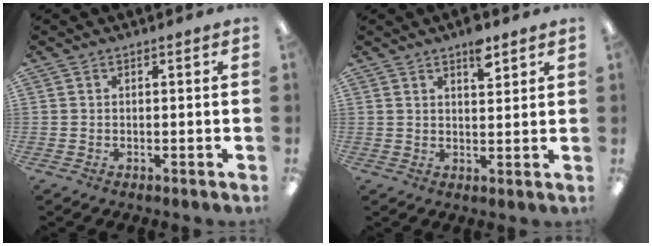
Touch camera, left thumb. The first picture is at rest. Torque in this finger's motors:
{"motor_torque": [0.59, 0.23, 0.83, -0.19, 0.01]}